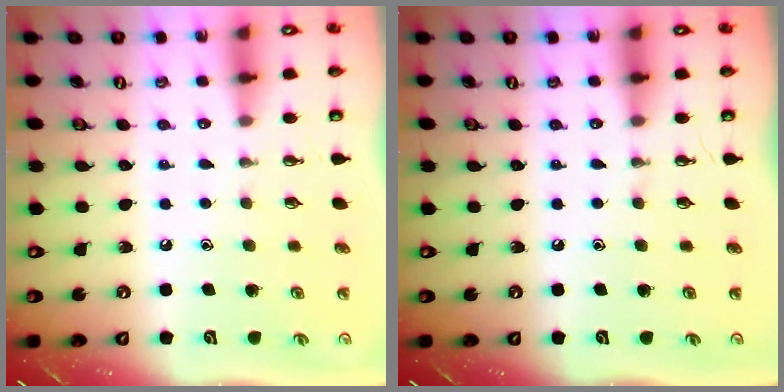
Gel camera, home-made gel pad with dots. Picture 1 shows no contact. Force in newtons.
{"total": 0.0}